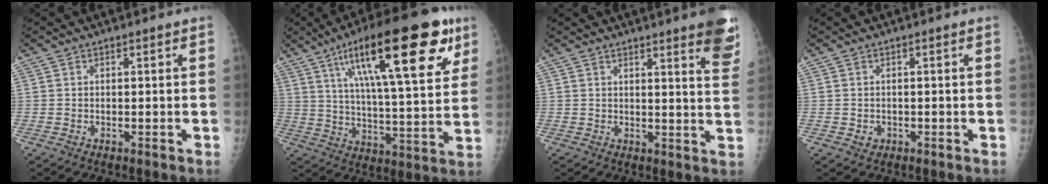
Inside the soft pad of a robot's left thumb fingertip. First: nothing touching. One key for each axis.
{"total": 27.0, "fx": 13.2, "fy": 7.6, "fz": 22.3, "tx": -0.326, "ty": -0.017, "tz": 0.209}
{"total": 10.1, "fx": 6.7, "fy": 1.3, "fz": 7.5, "tx": -0.067, "ty": -0.031, "tz": 0.065}
{"total": 1.3, "fx": -0.4, "fy": 1.2, "fz": 0.4, "tx": -0.002, "ty": 0.003, "tz": -0.001}